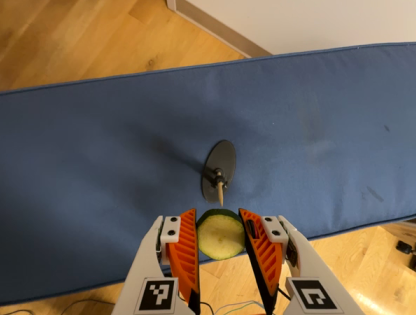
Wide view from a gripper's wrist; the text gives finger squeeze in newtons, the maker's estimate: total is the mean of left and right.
{"total": 8.5, "left": 8.4, "right": 8.5}